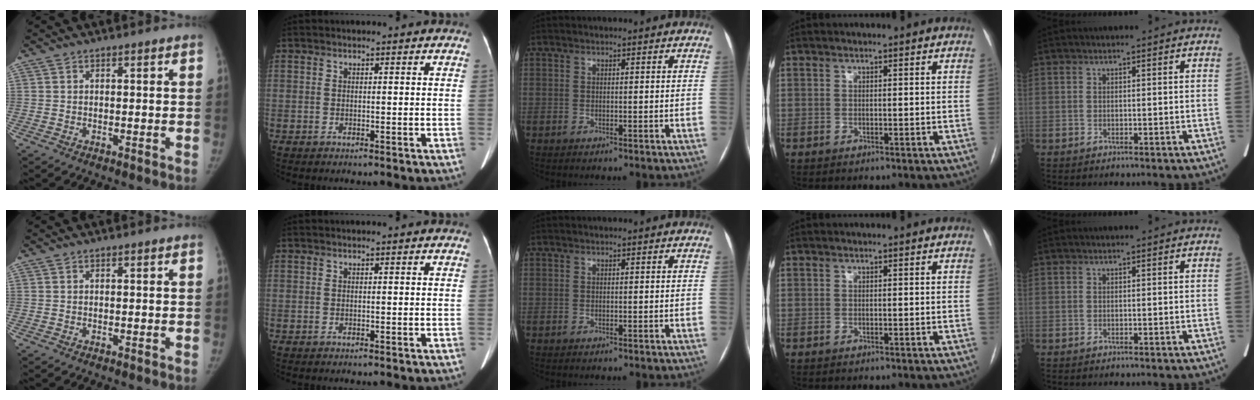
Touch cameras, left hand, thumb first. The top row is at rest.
{}